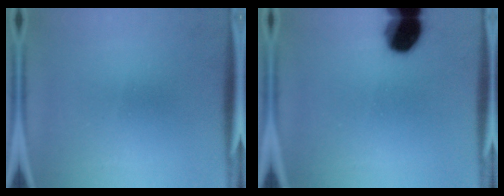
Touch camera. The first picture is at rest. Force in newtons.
{"total": 10.9}